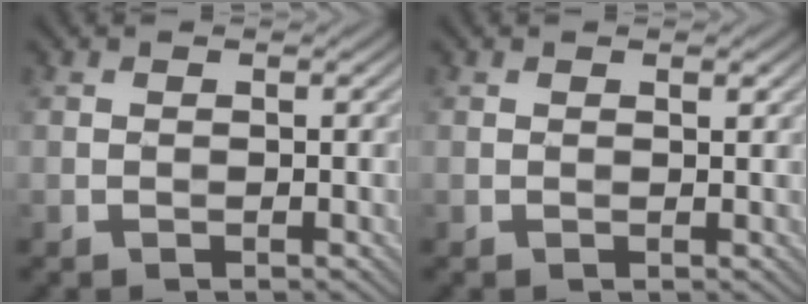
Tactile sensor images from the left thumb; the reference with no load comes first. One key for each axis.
{"total": 0.7, "fx": 0.4, "fy": 0.2, "fz": 0.5, "tx": -0.007, "ty": -0.002, "tz": 0.006}